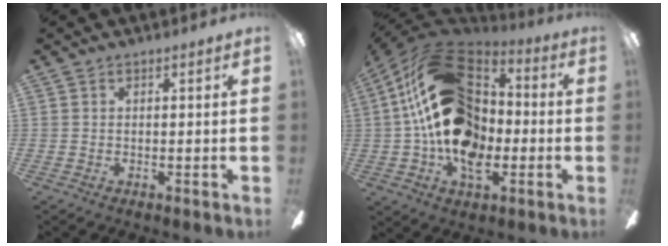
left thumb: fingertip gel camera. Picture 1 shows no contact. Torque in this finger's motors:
{"motor_torque": [2.31, 2.70, 2.77, 0.00, 0.63]}